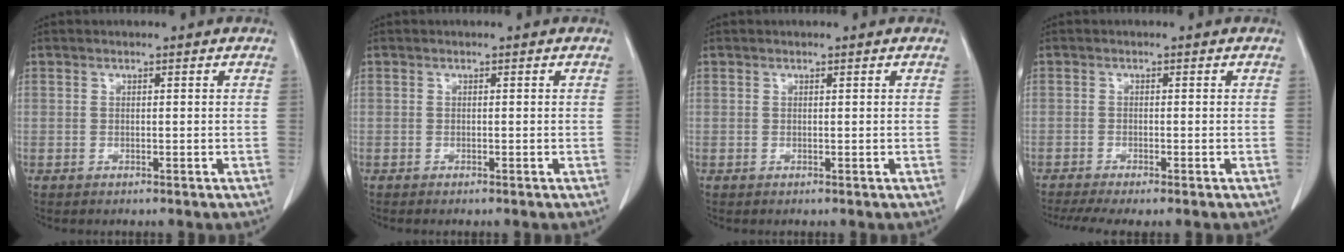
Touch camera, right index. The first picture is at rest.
{"total": 0.6, "force": [-0.5, 0.0, 0.3], "torque": [-0.004, -0.002, -0.008]}
{"total": 0.0}
{"total": 6.0, "force": [-4.8, 0.5, 3.6], "torque": [-0.053, -0.012, -0.077]}